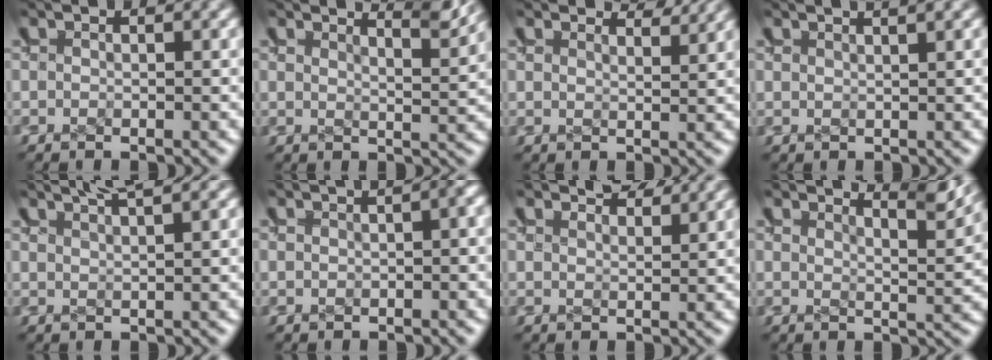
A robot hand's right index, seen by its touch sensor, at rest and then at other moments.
{"total": 4.0, "force": [3.6, -0.5, 1.5], "torque": [-0.010, -0.001, 0.061]}
{"total": 2.7, "force": [2.7, -0.6, 0.0], "torque": [-0.003, -0.002, 0.047]}
{"total": 1.5, "force": [1.4, -0.6, 0.2], "torque": [-0.002, 0.004, 0.026]}
{"total": 3.0, "force": [2.8, -0.3, 1.0], "torque": [-0.010, 0.010, 0.048]}
{"total": 0.9, "force": [0.2, 0.4, 0.8], "torque": [-0.001, 0.015, -0.002]}
{"total": 2.3, "force": [2.2, -0.6, 0.0], "torque": [0.004, 0.001, 0.040]}
{"total": 4.5, "force": [4.0, -0.3, 2.1], "torque": [-0.014, 0.001, 0.064]}